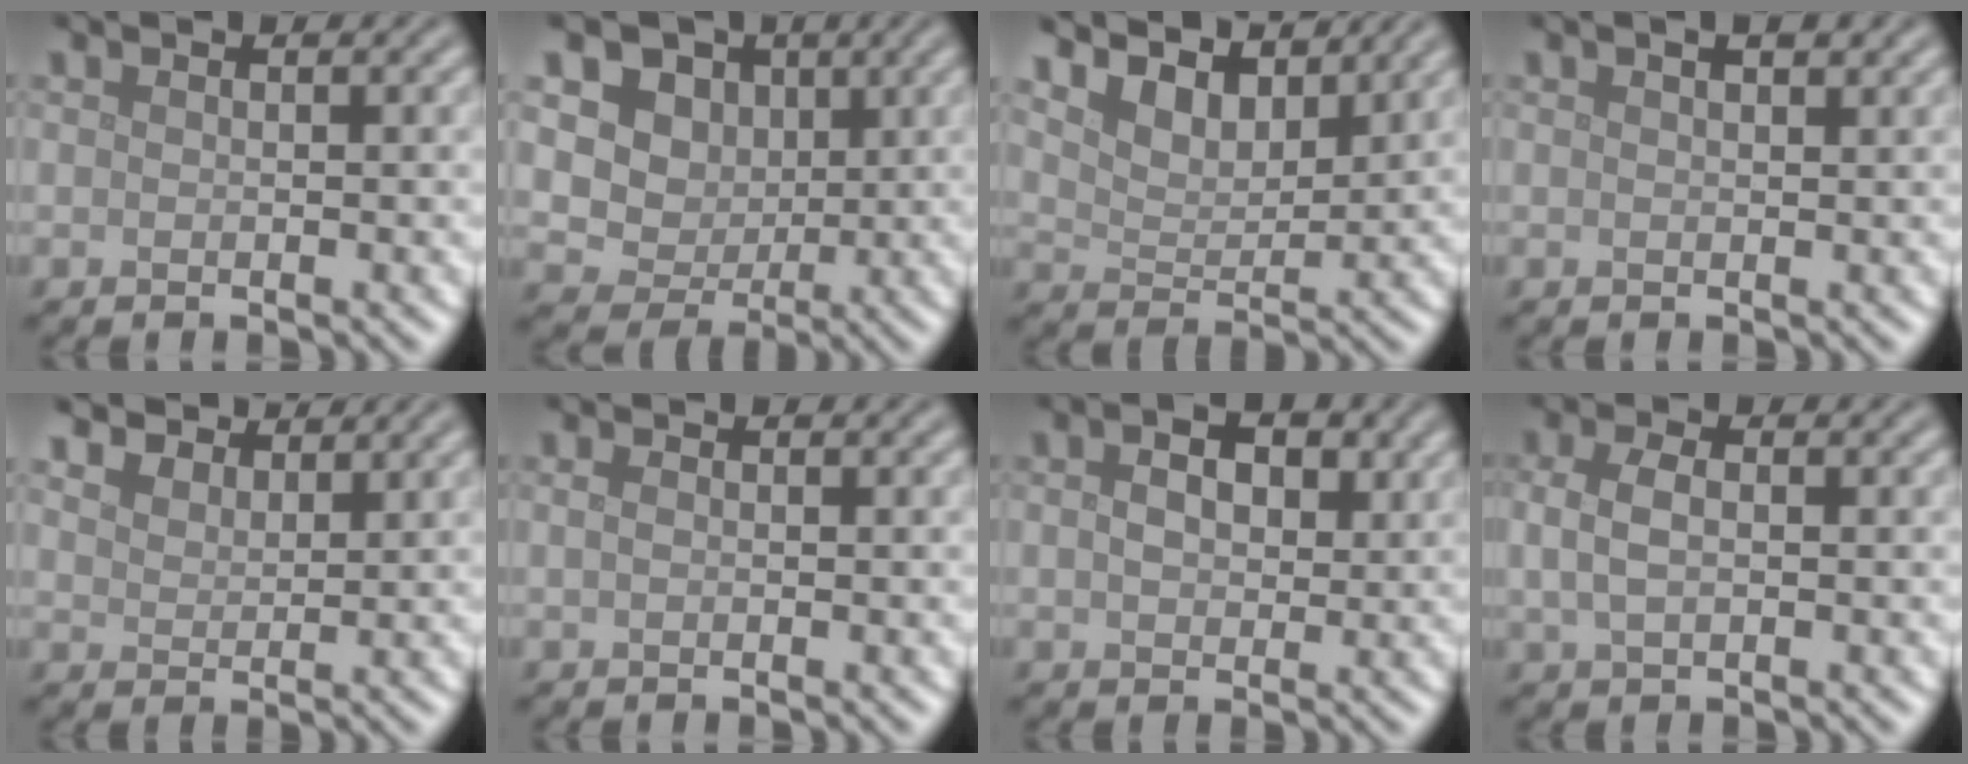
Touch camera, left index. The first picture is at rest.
{"total": 9.1, "force": [3.4, 7.3, 4.3], "torque": [-0.077, 0.012, 0.046]}
{"total": 6.3, "force": [5.3, 2.5, 2.5], "torque": [-0.072, -0.007, 0.089]}
{"total": 1.9, "force": [1.2, 0.6, 1.3], "torque": [-0.012, -0.002, 0.016]}
{"total": 4.3, "force": [3.9, 1.6, 1.0], "torque": [-0.035, -0.010, 0.074]}
{"total": 0.7, "force": [0.0, 0.5, 0.5], "torque": [-0.012, 0.001, 0.000]}
{"total": 3.4, "force": [0.9, 2.1, 2.5], "torque": [-0.043, 0.004, 0.014]}
{"total": 2.5, "force": [0.3, 1.4, 2.0], "torque": [-0.048, 0.003, 0.003]}